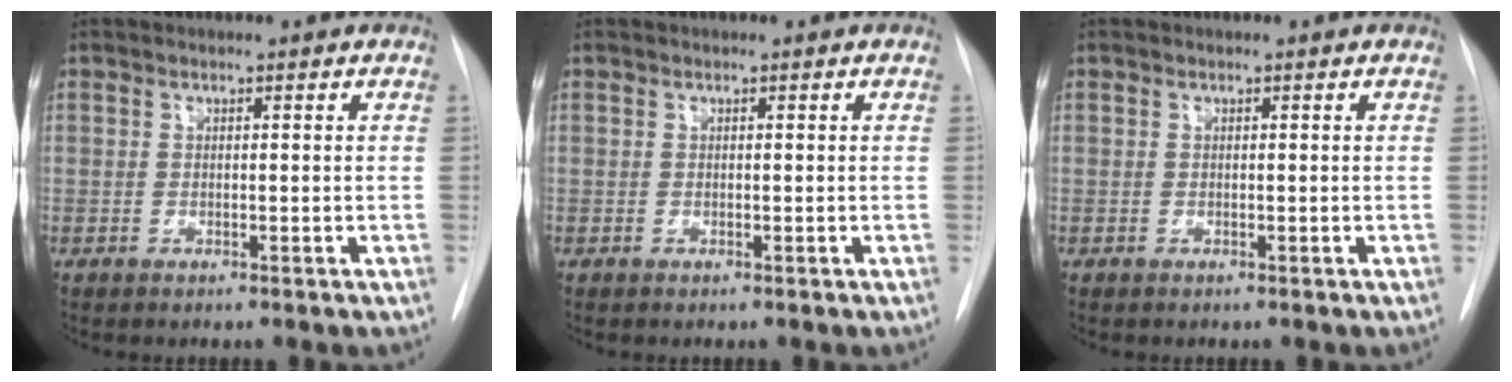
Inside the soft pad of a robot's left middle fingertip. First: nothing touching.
{"total": 0.0}
{"total": 0.0}